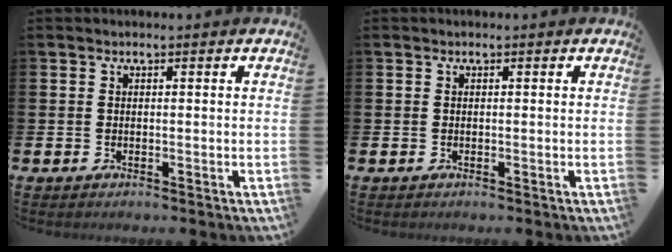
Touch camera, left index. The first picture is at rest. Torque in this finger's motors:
{"motor_torque": [0.04, 0.02, -0.01, -0.01]}